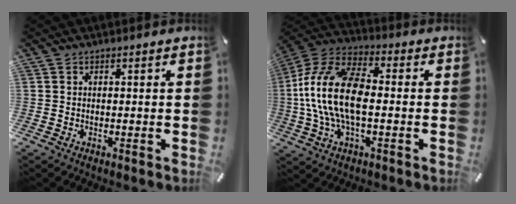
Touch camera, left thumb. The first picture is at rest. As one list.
[{"total": 16.8, "force": [-1.5, 9.0, 14.2], "torque": [-0.300, 0.002, -0.027]}]